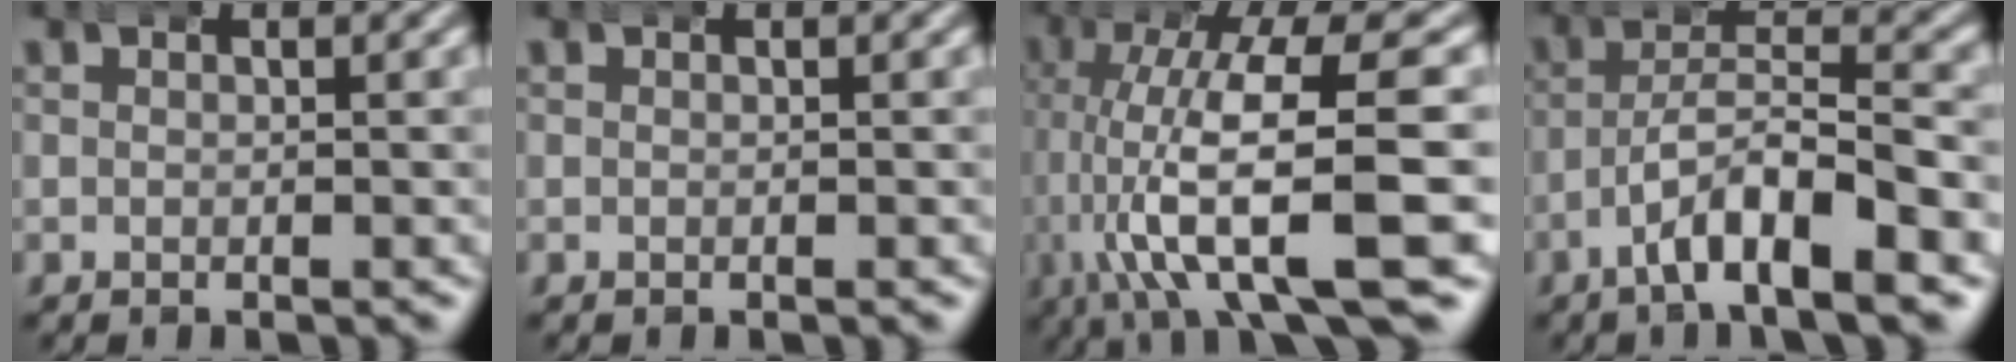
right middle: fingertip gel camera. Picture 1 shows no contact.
{"total": 0.0}
{"total": 11.9, "force": [-1.1, 4.9, 10.8], "torque": [-0.197, -0.015, -0.007]}
{"total": 5.6, "force": [-3.1, 1.4, 4.4], "torque": [-0.072, 0.006, -0.053]}